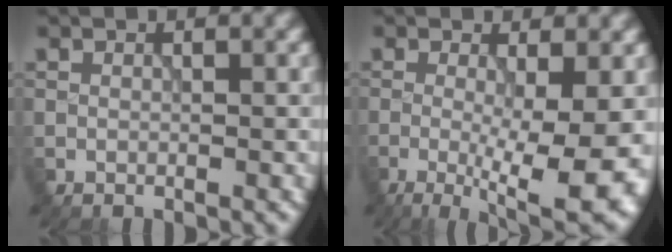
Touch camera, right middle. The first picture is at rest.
{"total": 9.3, "force": [-1.9, 2.5, 8.7], "torque": [-0.141, -0.020, -0.024]}